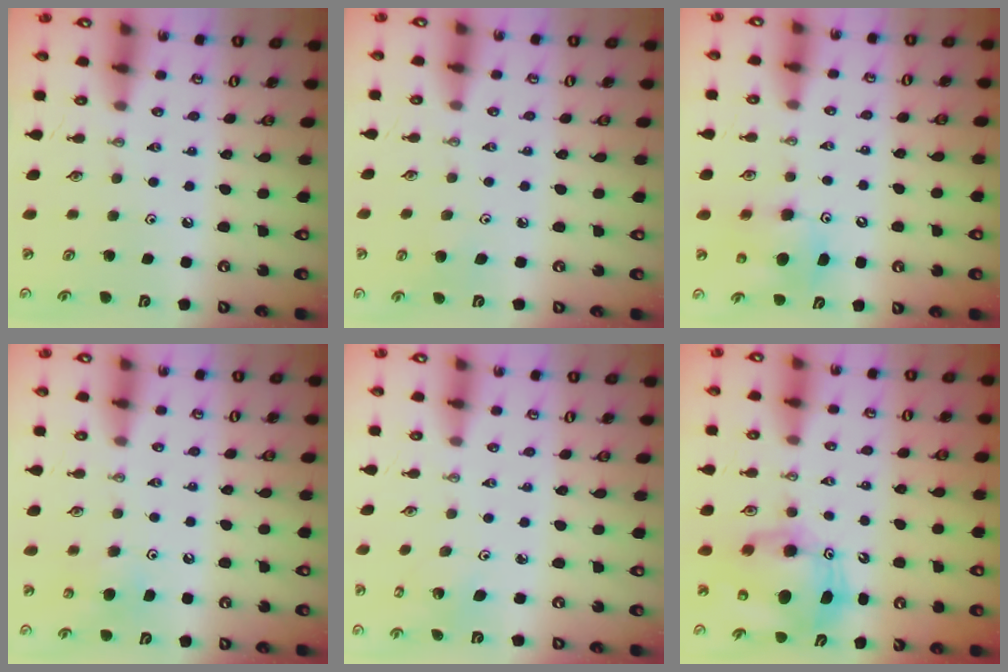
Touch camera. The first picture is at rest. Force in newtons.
{"total": 3.4, "press": 3.4, "slide": 0.4}
{"total": 8.5, "press": 8.4, "slide": 1.0}
{"total": 5.3, "press": 5.2, "slide": 1.0}
{"total": 2.6, "press": 2.6, "slide": 0.2}
{"total": 10.1, "press": 9.9, "slide": 1.8}